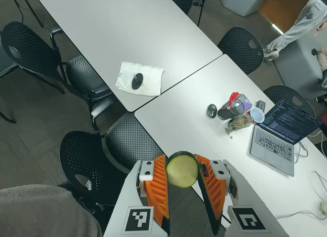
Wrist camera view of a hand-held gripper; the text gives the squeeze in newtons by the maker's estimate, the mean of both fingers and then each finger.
{"total": 9.2, "left": 9.2, "right": 9.3}